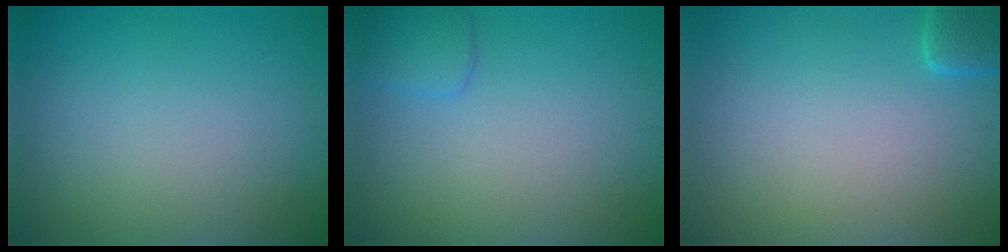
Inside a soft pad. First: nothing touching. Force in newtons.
{"total": 1.7, "press": 1.7, "slide": 0.1}
{"total": 1.9, "press": 1.9, "slide": 0.2}